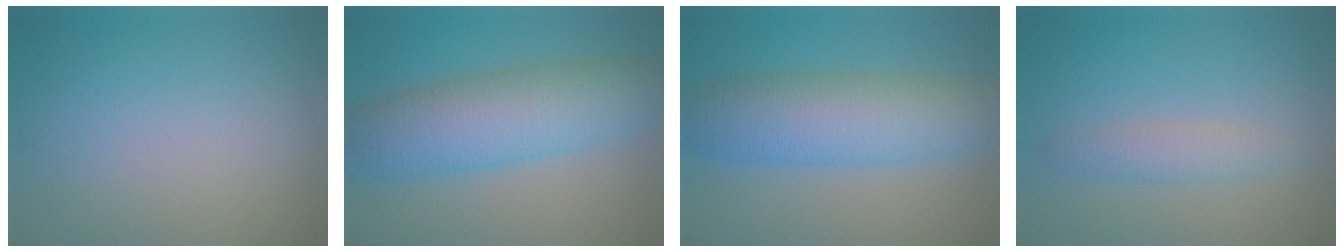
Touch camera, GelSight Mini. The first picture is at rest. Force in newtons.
{"total": 8.6, "press": 8.6, "slide": 0.5}
{"total": 8.5, "press": 8.5, "slide": 0.2}
{"total": 2.0, "press": 2.0, "slide": 0.1}